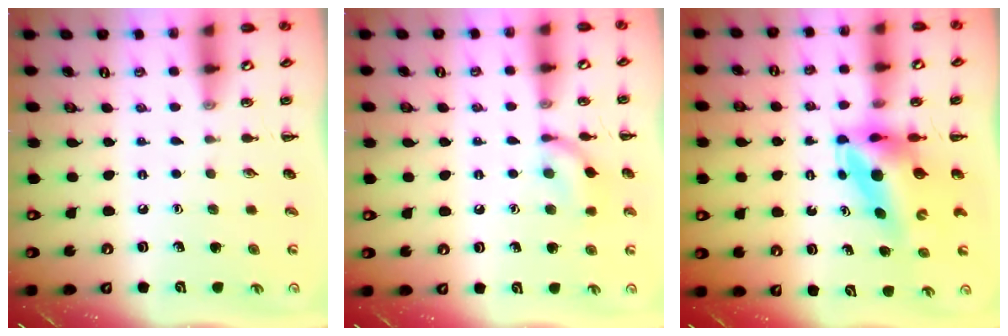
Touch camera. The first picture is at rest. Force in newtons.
{"total": 9.4, "press": 9.4, "slide": 0.5}
{"total": 6.6, "press": 6.3, "slide": 1.9}